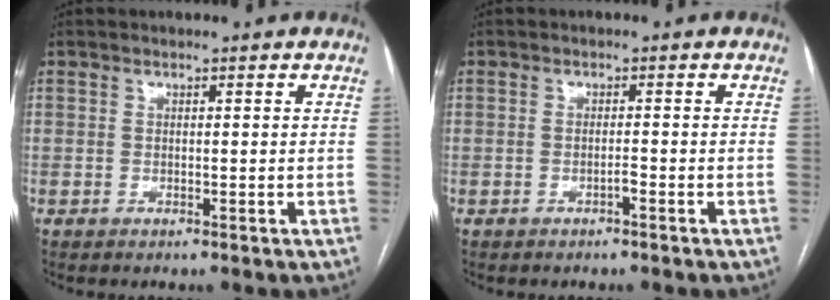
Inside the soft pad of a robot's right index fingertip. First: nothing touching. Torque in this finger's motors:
{"motor_torque": [0.43, 0.27, 0.22, 0.09]}